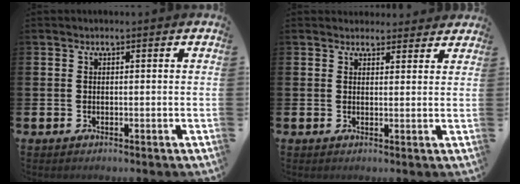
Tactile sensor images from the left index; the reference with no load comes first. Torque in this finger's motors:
{"motor_torque": [0.99, -1.14, 0.35, 0.03]}